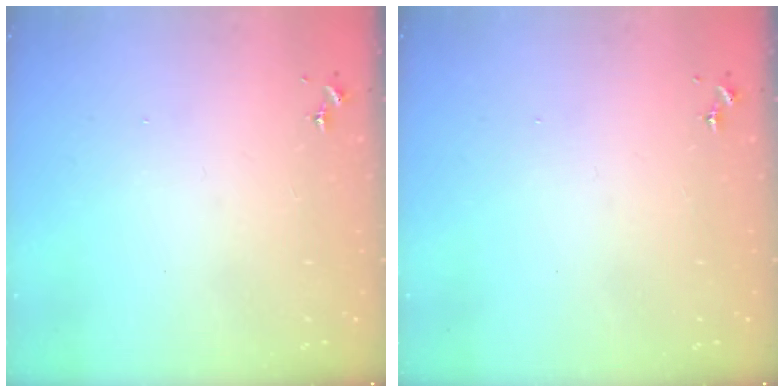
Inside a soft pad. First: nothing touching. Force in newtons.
{"total": 0.0}